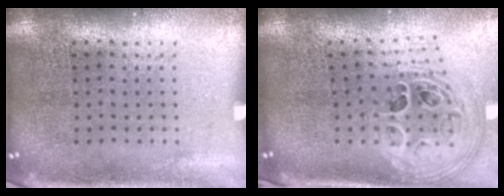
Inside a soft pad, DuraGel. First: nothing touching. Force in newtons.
{"total": 2.8, "press": 2.0, "slide": 2.0}